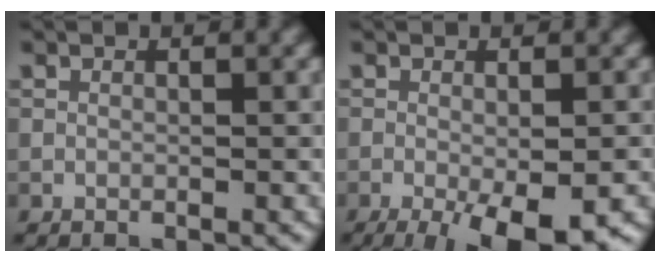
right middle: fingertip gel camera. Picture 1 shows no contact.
{"total": 7.0, "force": [-3.3, 1.7, 5.9], "torque": [-0.089, -0.010, -0.046]}